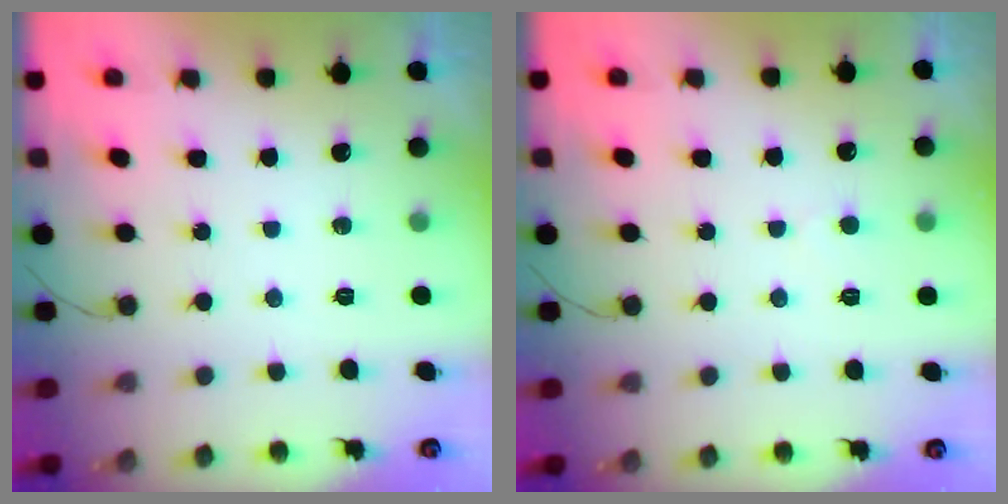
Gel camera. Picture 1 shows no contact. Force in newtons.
{"total": 2.9, "press": 2.9, "slide": 0.3}